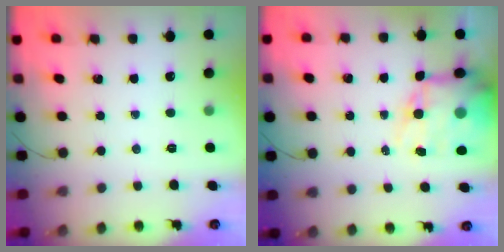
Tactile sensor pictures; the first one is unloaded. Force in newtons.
{"total": 15.5, "press": 15.1, "slide": 3.8}